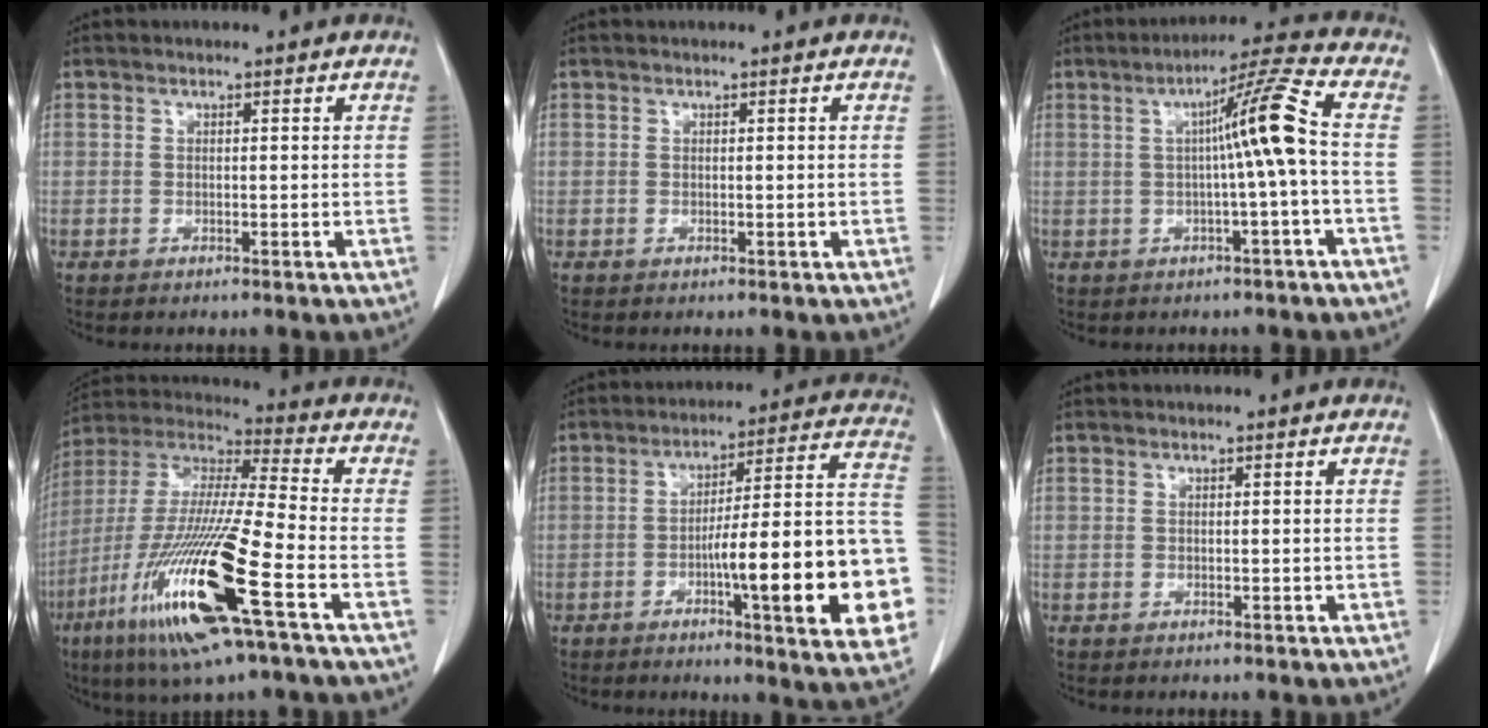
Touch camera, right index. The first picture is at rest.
{"total": 0.0}
{"total": 8.3, "force": [0.2, -1.6, 8.1], "torque": [-0.129, 0.015, 0.005]}
{"total": 21.7, "force": [-8.9, 1.3, 19.7], "torque": [-0.424, -0.042, -0.174]}
{"total": 21.8, "force": [-5.8, 2.2, 20.9], "torque": [-0.203, 0.019, -0.074]}
{"total": 0.0}